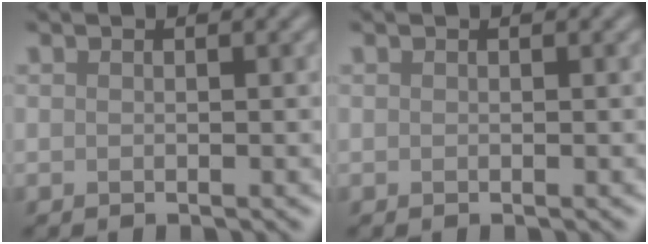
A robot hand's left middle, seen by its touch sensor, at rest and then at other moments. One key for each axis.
{"total": 0.0}